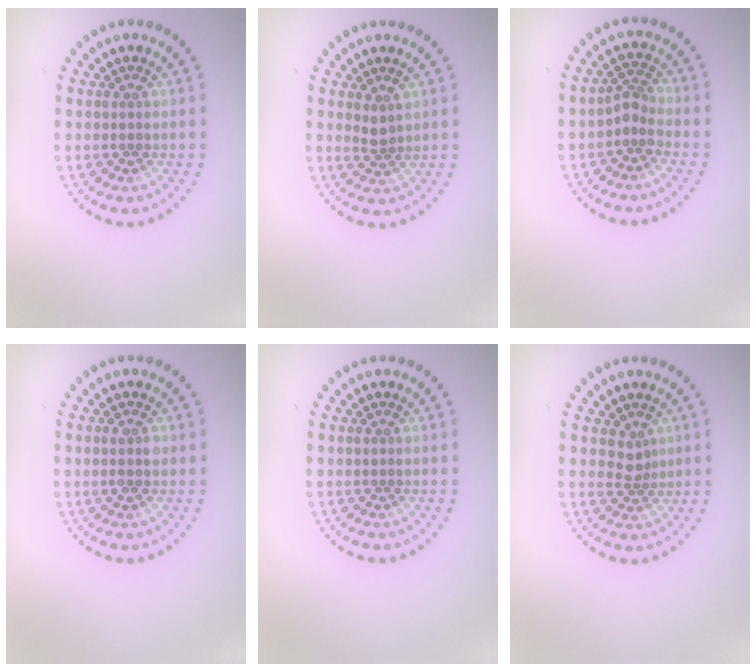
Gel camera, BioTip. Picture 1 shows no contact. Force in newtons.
{"total": 1.3, "press": 1.1, "slide": 0.8}
{"total": 1.9, "press": 1.4, "slide": 1.3}
{"total": 1.2, "press": 1.1, "slide": 0.3}
{"total": 0.0}
{"total": 1.4, "press": 1.0, "slide": 0.9}